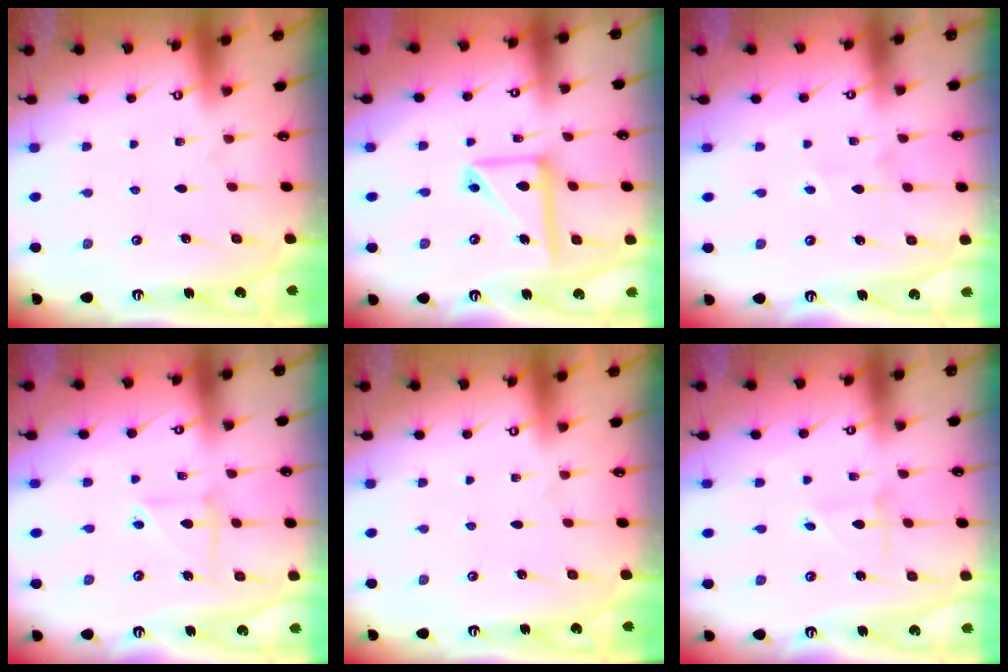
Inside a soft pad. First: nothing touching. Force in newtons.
{"total": 14.0, "press": 13.9, "slide": 1.4}
{"total": 2.8, "press": 2.6, "slide": 0.9}
{"total": 6.2, "press": 6.1, "slide": 1.3}
{"total": 0.0}
{"total": 1.8, "press": 1.8, "slide": 0.1}